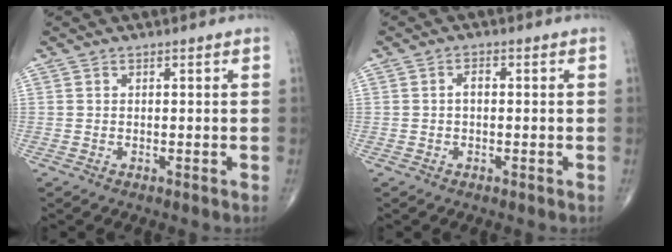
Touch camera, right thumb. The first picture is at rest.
{"total": 1.6, "force": [-0.1, 0.9, 1.3], "torque": [-0.018, 0.007, -0.004]}